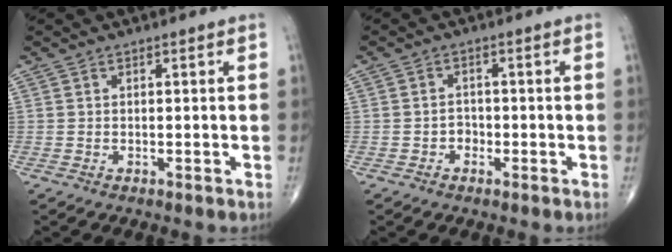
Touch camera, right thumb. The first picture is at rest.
{"total": 2.0, "force": [-0.9, 1.7, 0.7], "torque": [-0.001, 0.008, -0.019]}